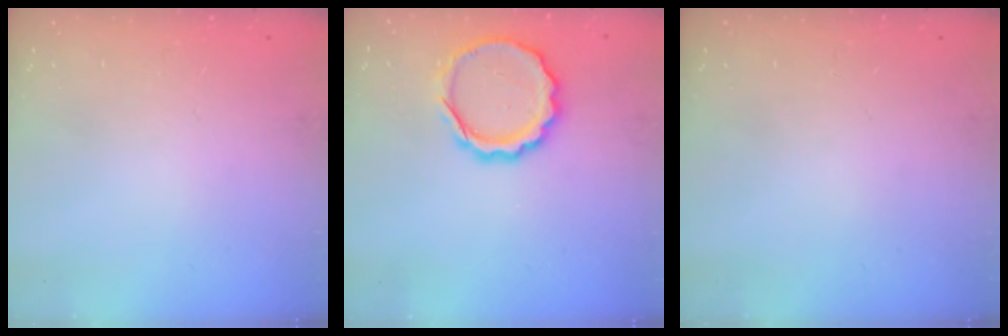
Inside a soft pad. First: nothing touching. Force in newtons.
{"total": 12.3, "press": 12.0, "slide": 2.5}
{"total": 0.0}